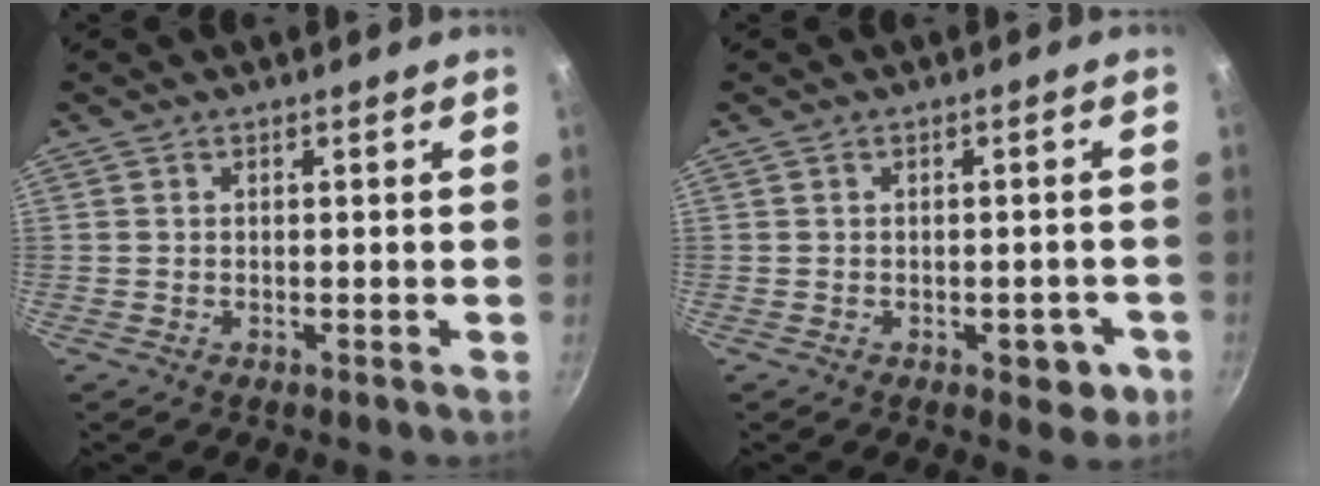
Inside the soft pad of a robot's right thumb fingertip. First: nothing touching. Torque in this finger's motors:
{"motor_torque": [0.05, -0.01, -0.24, 0.09, 0.00]}